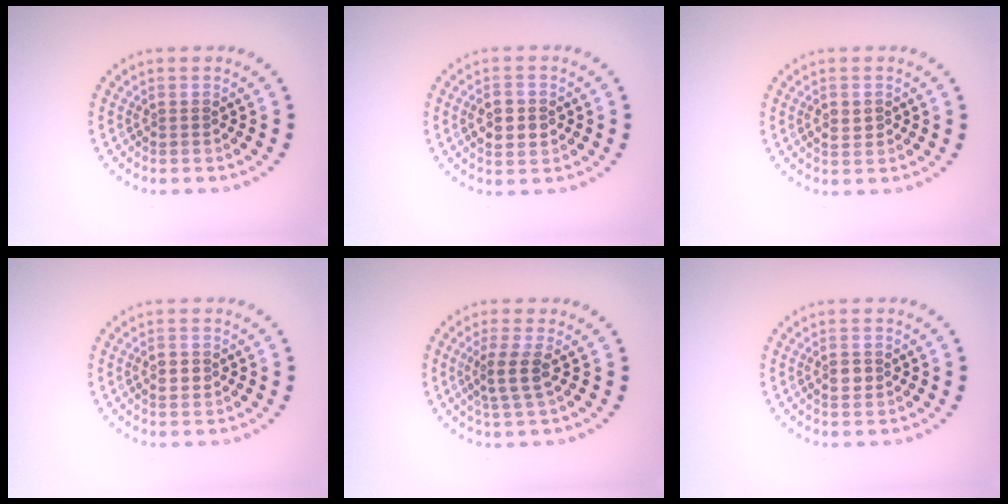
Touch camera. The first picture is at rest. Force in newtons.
{"total": 2.8, "press": 2.8, "slide": 0.1}
{"total": 1.6, "press": 1.6, "slide": 0.2}
{"total": 1.2, "press": 1.2, "slide": 0.1}
{"total": 2.8, "press": 2.2, "slide": 1.6}
{"total": 1.6, "press": 1.6, "slide": 0.2}